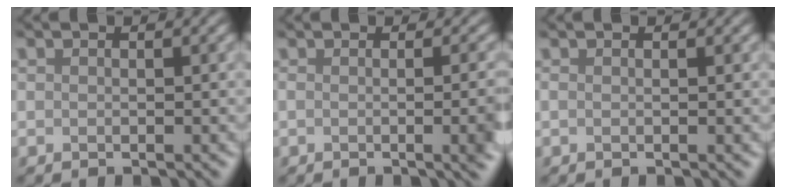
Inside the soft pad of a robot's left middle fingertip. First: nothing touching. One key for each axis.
{"total": 6.0, "fx": -0.7, "fy": 2.4, "fz": 5.5, "tx": -0.023, "ty": 0.014, "tz": -0.008}
{"total": 1.4, "fx": 0.4, "fy": 0.8, "fz": 1.1, "tx": 0.002, "ty": 0.011, "tz": -0.010}